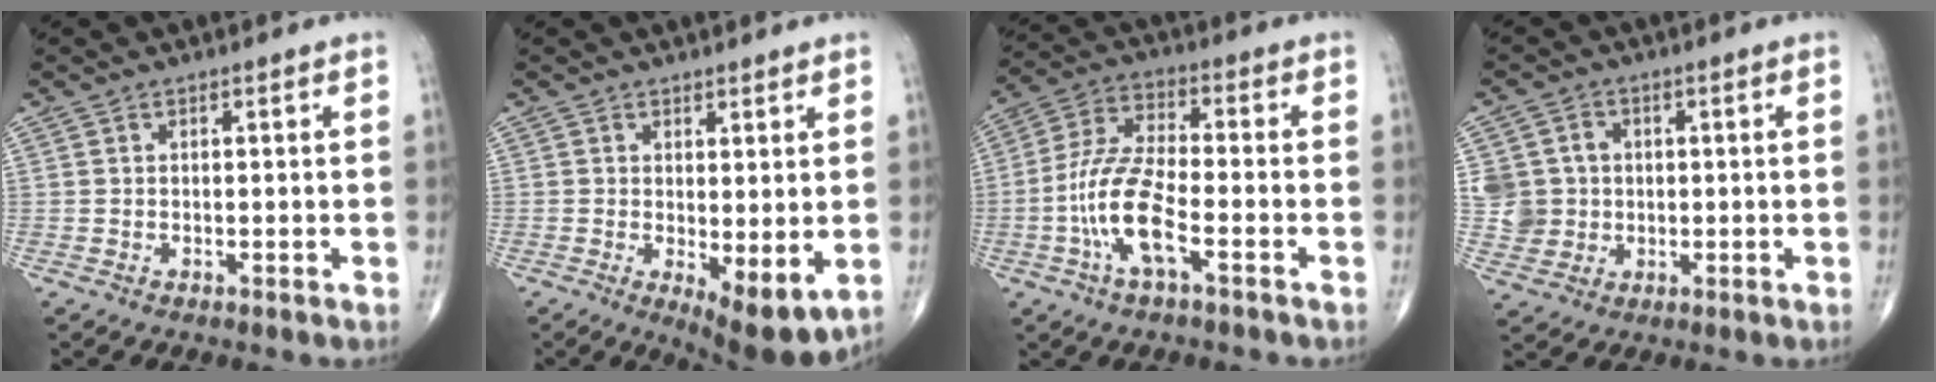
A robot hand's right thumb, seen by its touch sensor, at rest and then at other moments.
{"total": 7.8, "force": [-1.1, 2.9, 7.2], "torque": [-0.102, -0.025, -0.009]}
{"total": 12.0, "force": [-4.1, 3.9, 10.6], "torque": [-0.228, 0.028, -0.083]}
{"total": 7.1, "force": [0.5, 6.8, 2.0], "torque": [-0.014, 0.004, 0.012]}